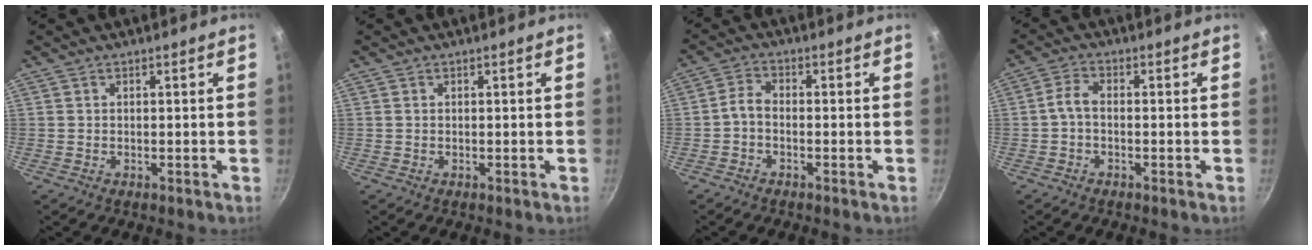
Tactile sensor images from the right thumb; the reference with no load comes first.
{"total": 0.0}
{"total": 3.0, "force": [-1.4, 1.5, 2.2], "torque": [-0.054, 0.019, -0.038]}
{"total": 3.2, "force": [-0.9, 1.4, 2.7], "torque": [-0.065, 0.016, -0.027]}